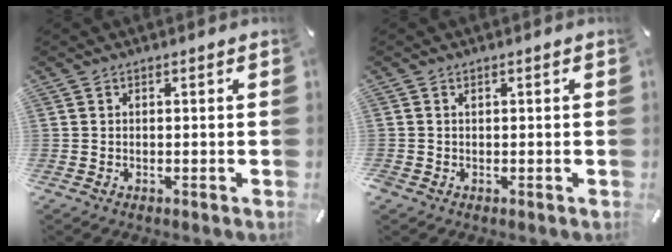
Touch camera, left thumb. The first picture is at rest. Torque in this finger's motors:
{"motor_torque": [-0.06, 0.02, 0.11, 0.12, 0.09]}